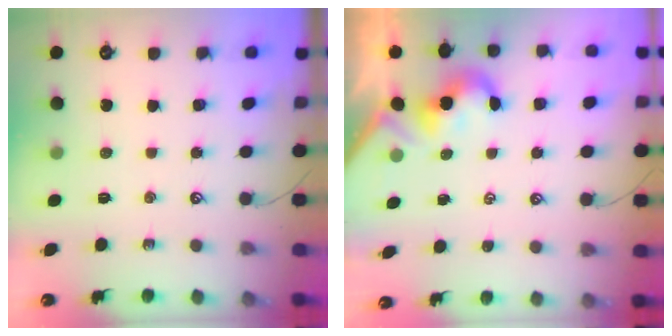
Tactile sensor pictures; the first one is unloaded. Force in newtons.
{"total": 2.0, "press": 2.0, "slide": 0.5}